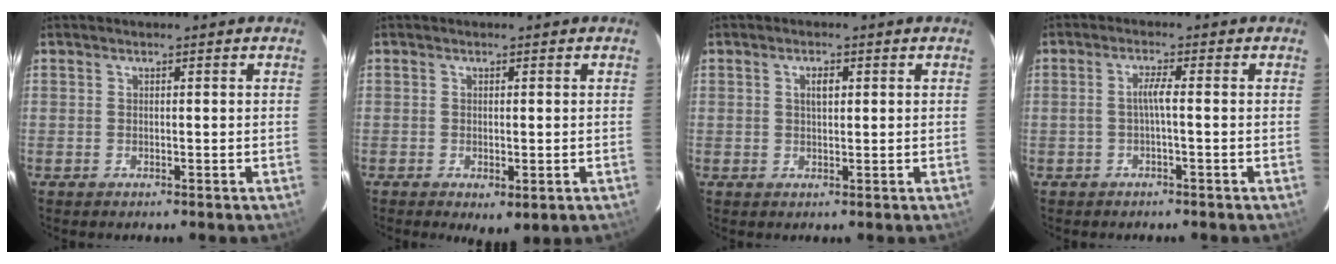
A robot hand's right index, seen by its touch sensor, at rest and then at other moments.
{"total": 3.4, "force": [-0.9, 1.5, 2.9], "torque": [-0.050, -0.014, -0.007]}
{"total": 2.4, "force": [0.7, 1.2, 1.9], "torque": [-0.032, 0.006, 0.012]}
{"total": 2.4, "force": [-0.6, -0.2, 2.3], "torque": [-0.045, 0.004, -0.012]}